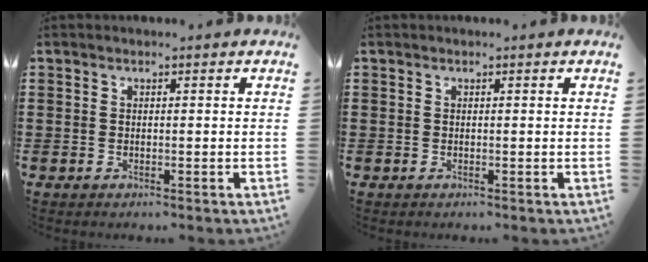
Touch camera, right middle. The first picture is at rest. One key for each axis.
{"total": 0.0}